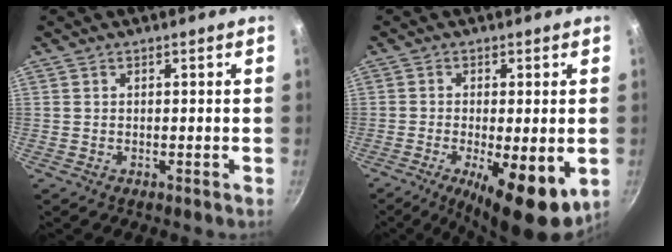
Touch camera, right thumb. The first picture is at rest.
{"total": 12.4, "force": [-3.7, 3.9, 11.1], "torque": [-0.168, -0.009, -0.048]}